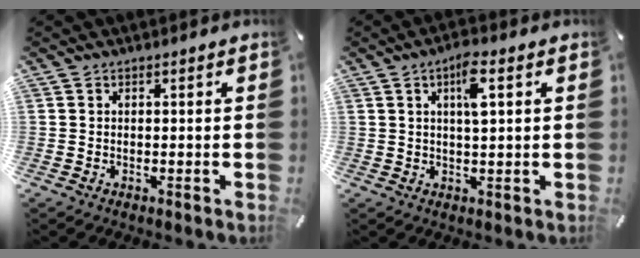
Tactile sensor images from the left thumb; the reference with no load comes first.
{"total": 5.8, "force": [1.9, 1.5, 5.3], "torque": [-0.093, 0.000, 0.027]}